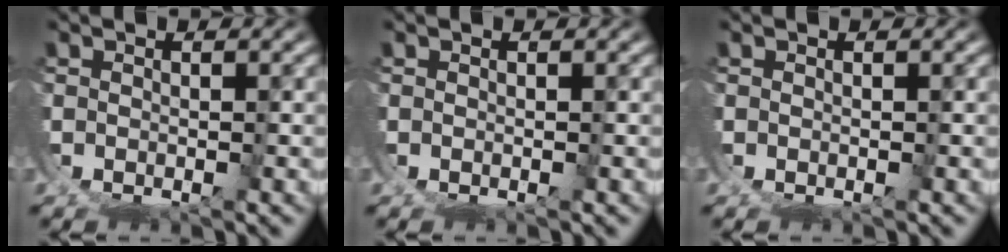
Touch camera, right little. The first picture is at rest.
{"total": 0.0}
{"total": 0.0}